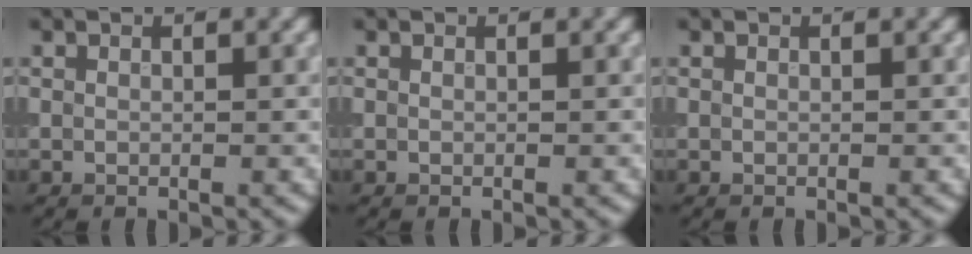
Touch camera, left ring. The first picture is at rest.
{"total": 0.0}
{"total": 0.0}